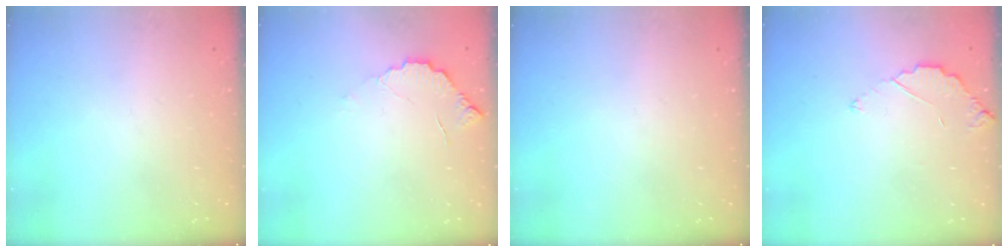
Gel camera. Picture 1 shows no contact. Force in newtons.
{"total": 4.0, "press": 4.0, "slide": 0.3}
{"total": 0.0}
{"total": 3.3, "press": 3.3, "slide": 0.3}